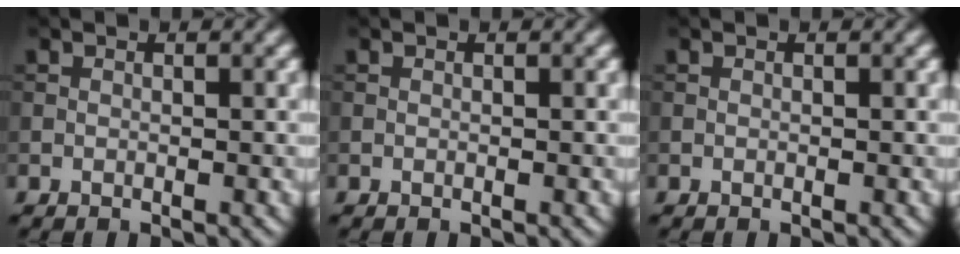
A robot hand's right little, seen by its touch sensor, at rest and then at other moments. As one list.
[{"total": 0.0}, {"total": 0.0}]